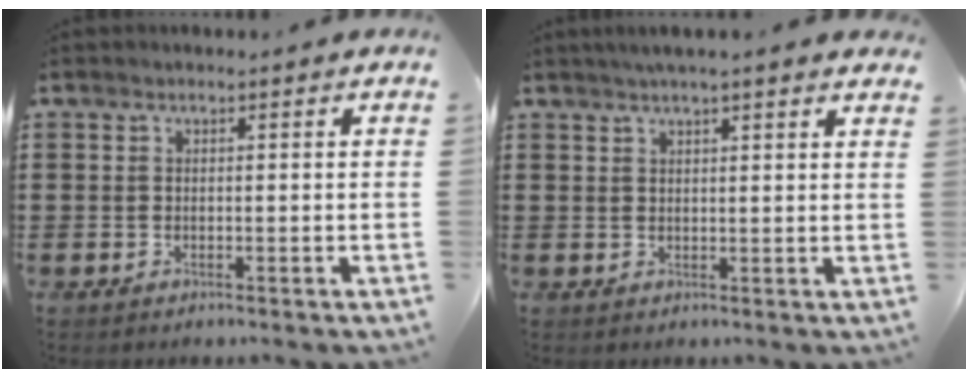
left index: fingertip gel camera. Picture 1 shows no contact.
{"total": 2.5, "force": [2.2, 0.0, 1.3], "torque": [-0.029, 0.002, 0.040]}